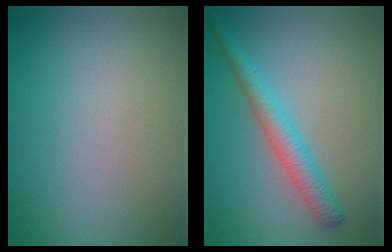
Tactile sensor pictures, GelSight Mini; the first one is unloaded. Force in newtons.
{"total": 3.3, "press": 3.3, "slide": 0.1}